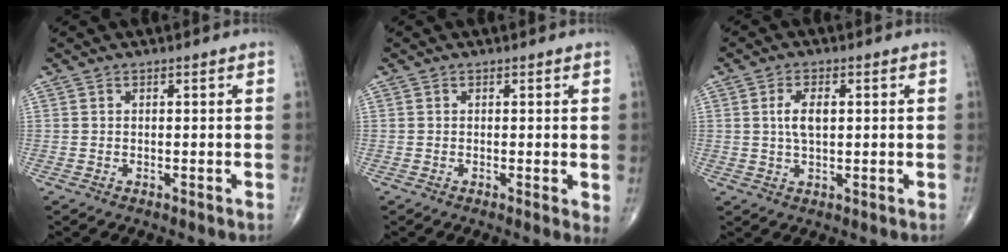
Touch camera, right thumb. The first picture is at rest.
{"total": 2.1, "force": [0.1, 0.5, 2.0], "torque": [-0.031, -0.008, -0.002]}
{"total": 4.5, "force": [0.8, 2.2, 3.8], "torque": [-0.075, 0.002, 0.016]}